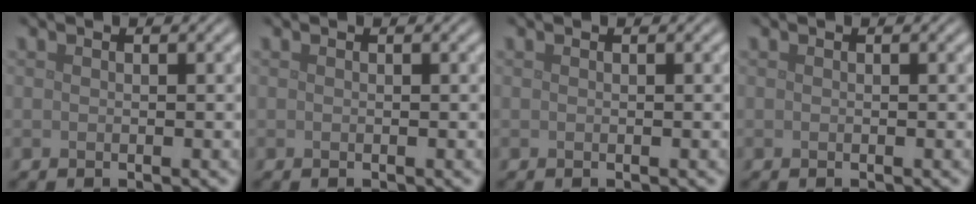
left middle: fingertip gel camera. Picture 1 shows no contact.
{"total": 0.0}
{"total": 0.0}
{"total": 0.0}